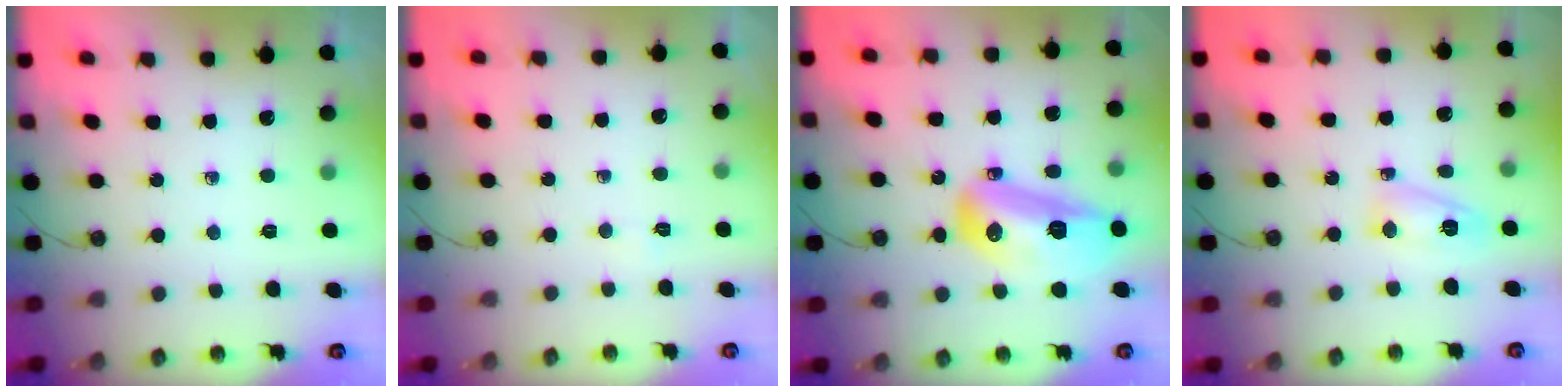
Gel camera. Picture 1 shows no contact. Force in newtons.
{"total": 2.1, "press": 1.6, "slide": 1.4}
{"total": 15.6, "press": 15.5, "slide": 1.6}
{"total": 6.8, "press": 6.7, "slide": 0.9}